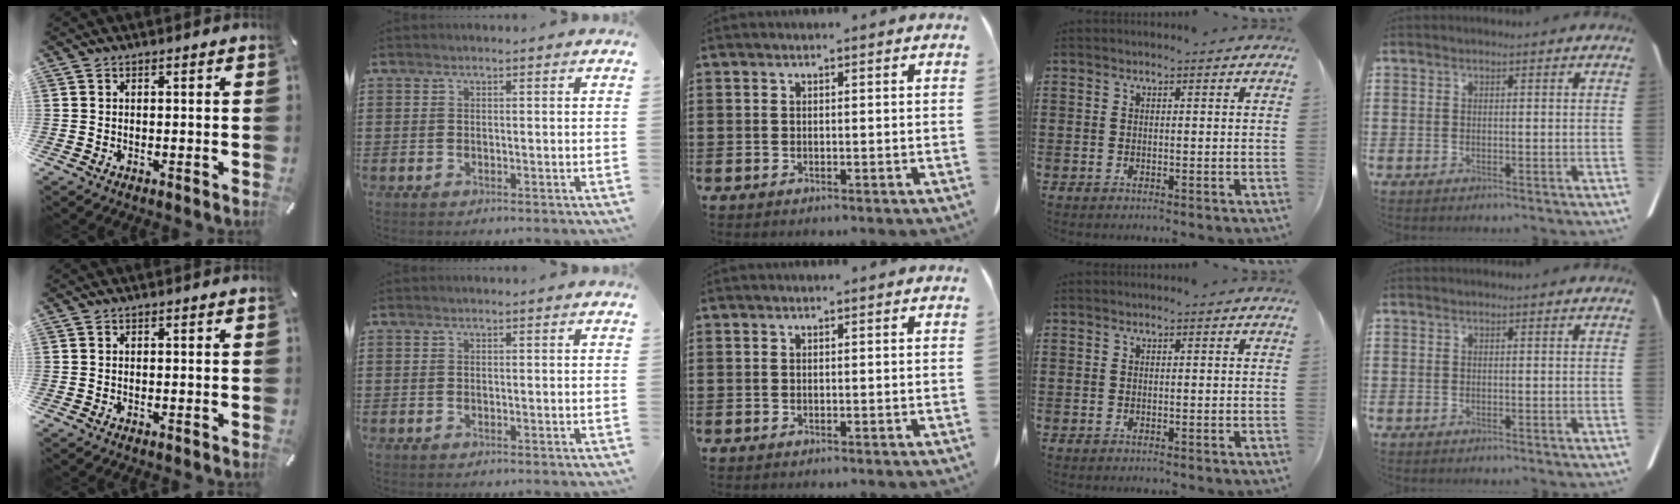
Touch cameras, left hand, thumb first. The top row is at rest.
{}